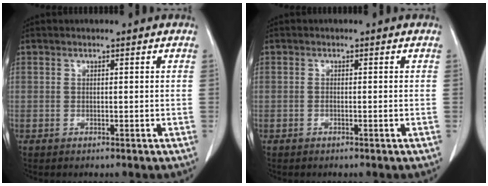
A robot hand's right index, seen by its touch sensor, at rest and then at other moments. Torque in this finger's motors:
{"motor_torque": [-0.05, 0.08, -0.03, -0.01]}